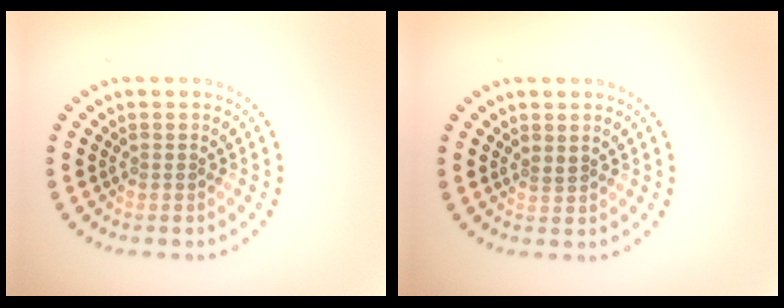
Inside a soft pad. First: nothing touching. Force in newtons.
{"total": 0.5, "press": 0.4, "slide": 0.3}